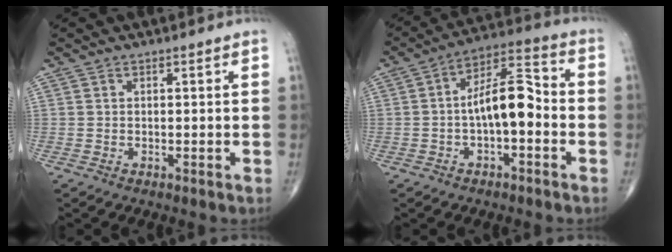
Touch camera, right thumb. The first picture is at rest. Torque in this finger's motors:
{"motor_torque": [-0.38, 0.67, 0.94, -0.58, 0.12]}